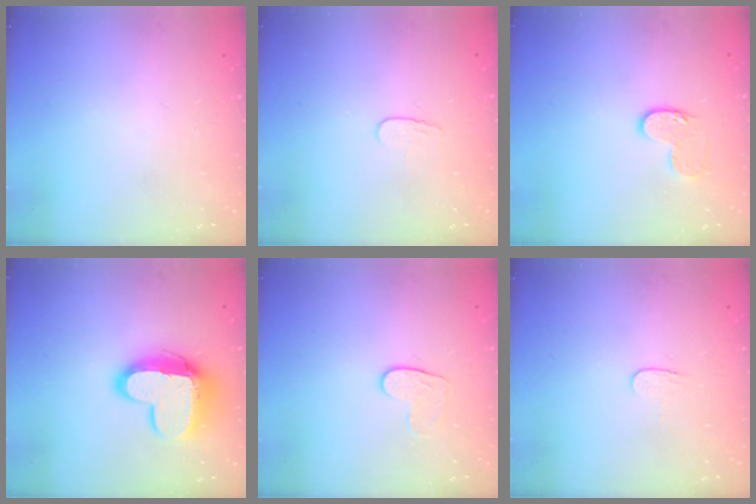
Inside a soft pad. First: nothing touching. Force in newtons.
{"total": 3.7, "press": 3.7, "slide": 0.4}
{"total": 7.4, "press": 7.4, "slide": 0.2}
{"total": 14.2, "press": 14.2, "slide": 1.1}
{"total": 5.6, "press": 5.5, "slide": 0.5}
{"total": 3.7, "press": 3.7, "slide": 0.4}